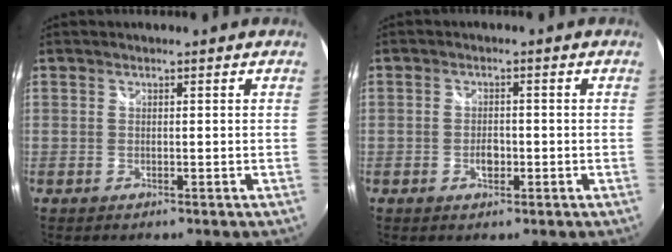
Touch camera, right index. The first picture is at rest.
{"total": 2.7, "force": [-0.9, 1.6, 1.9], "torque": [-0.034, 0.000, -0.016]}